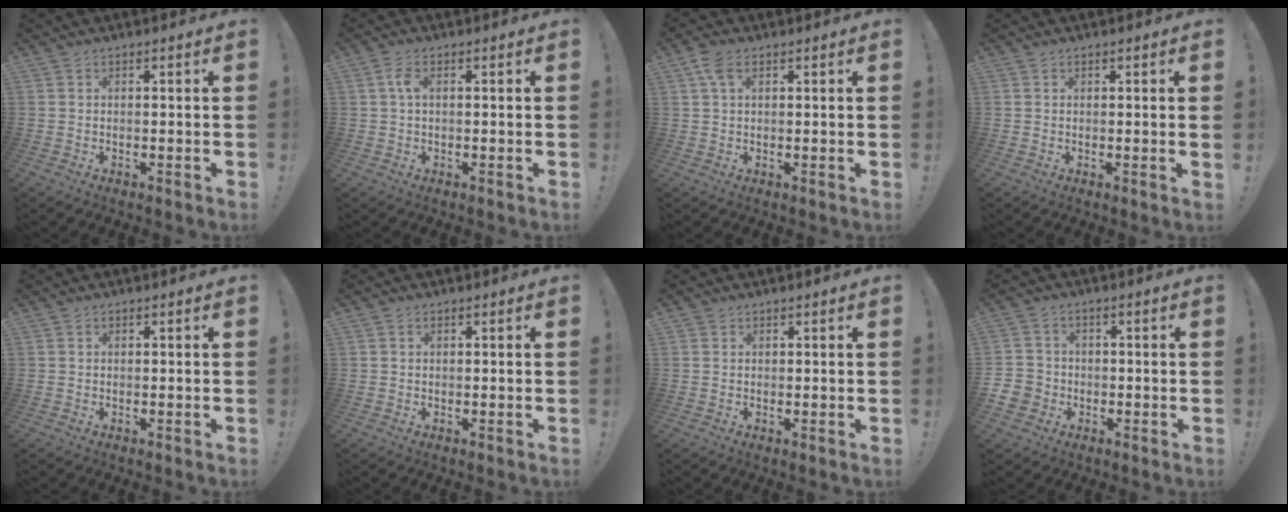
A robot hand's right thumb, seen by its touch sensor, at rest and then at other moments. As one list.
[{"total": 3.2, "force": [0.2, 1.2, 2.9], "torque": [-0.057, 0.008, 0.005]}, {"total": 4.6, "force": [1.9, 2.1, 3.6], "torque": [-0.069, 0.003, 0.035]}, {"total": 1.1, "force": [0.4, -0.5, 0.8], "torque": [-0.011, -0.002, 0.005]}, {"total": 0.0}, {"total": 0.6, "force": [0.3, 0.5, 0.1], "torque": [-0.001, 0.002, 0.006]}, {"total": 0.6, "force": [0.4, 0.4, 0.1], "torque": [0.008, -0.002, 0.007]}, {"total": 5.6, "force": [-1.8, 5.1, 1.5], "torque": [-0.039, 0.017, -0.037]}]